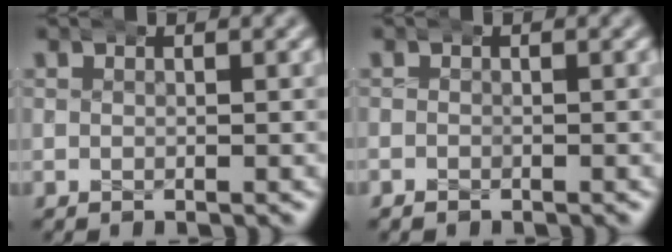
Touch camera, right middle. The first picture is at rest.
{"total": 0.6, "force": [-0.5, 0.3, 0.1], "torque": [0.005, 0.001, -0.010]}